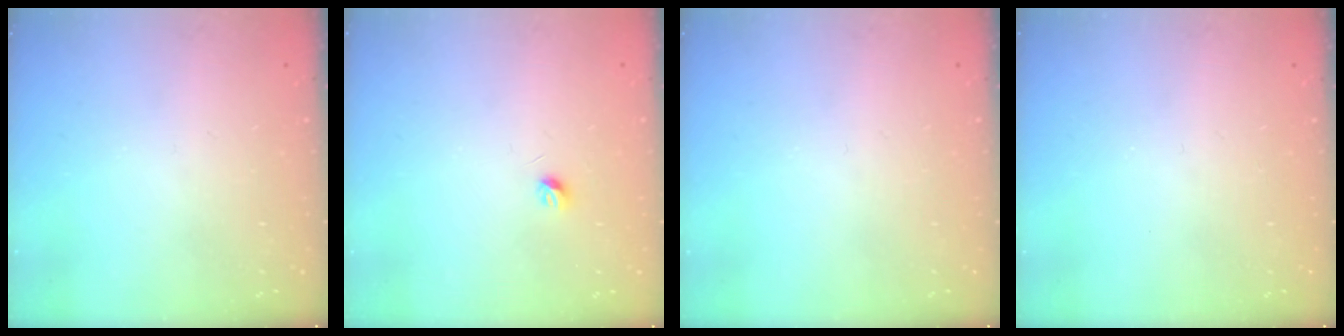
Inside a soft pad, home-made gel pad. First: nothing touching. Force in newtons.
{"total": 3.3, "press": 3.2, "slide": 0.6}
{"total": 0.0}
{"total": 0.0}